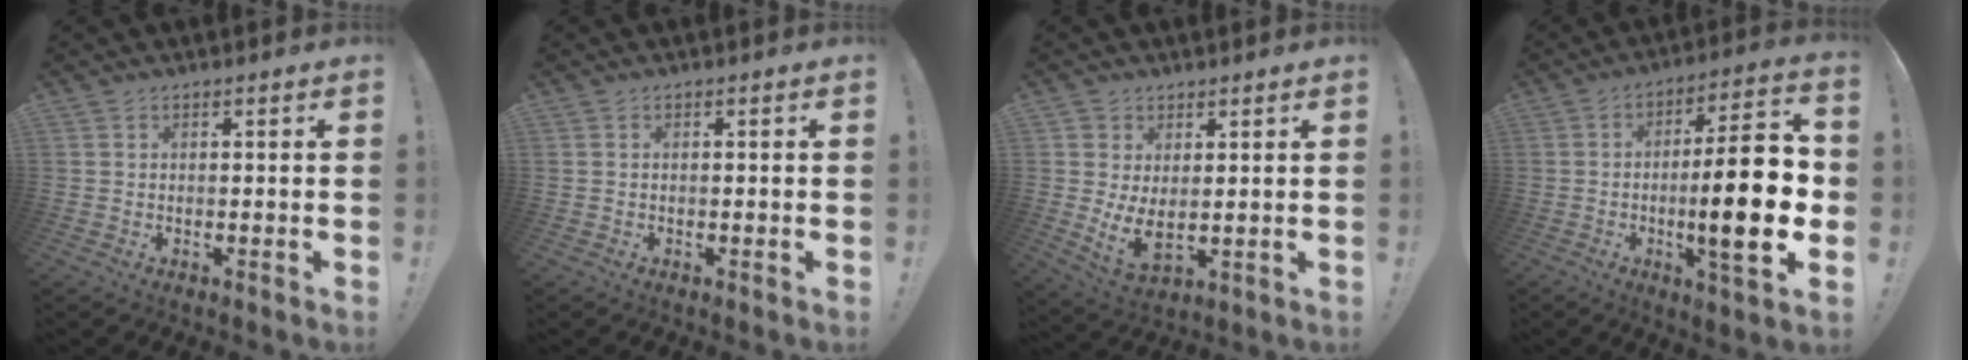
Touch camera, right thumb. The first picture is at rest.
{"total": 0.0}
{"total": 6.3, "force": [2.4, 3.8, 4.4], "torque": [-0.073, -0.022, 0.049]}
{"total": 20.2, "force": [-2.7, 4.5, 19.5], "torque": [-0.304, 0.000, -0.043]}